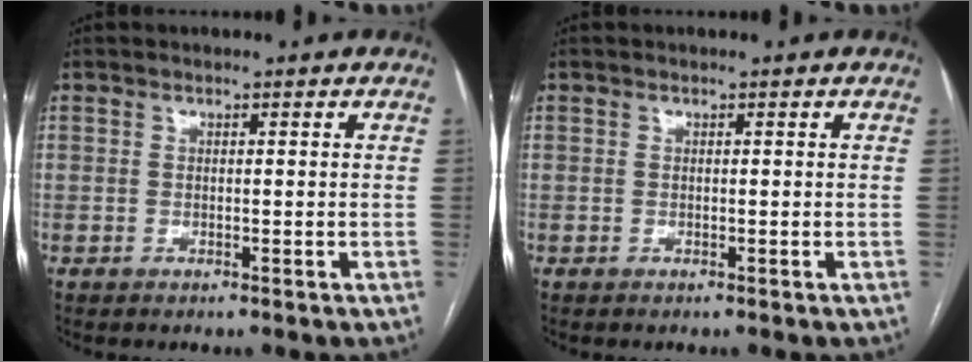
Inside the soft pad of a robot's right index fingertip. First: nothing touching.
{"total": 0.0}